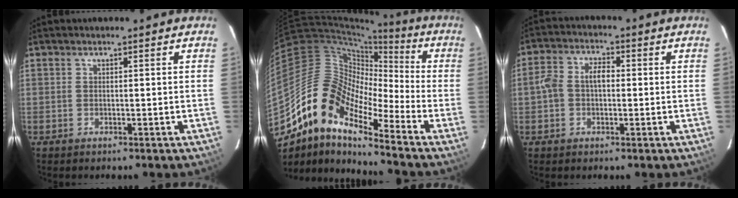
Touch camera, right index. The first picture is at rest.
{"total": 14.5, "force": [-10.2, 5.2, 8.9], "torque": [-0.134, 0.008, -0.211]}
{"total": 5.3, "force": [-0.5, 3.8, 3.6], "torque": [-0.075, 0.018, -0.009]}